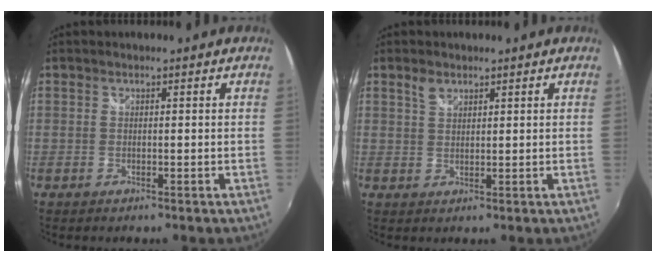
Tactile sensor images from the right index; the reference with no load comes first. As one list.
[{"total": 2.3, "force": [1.6, 1.3, 1.1], "torque": [-0.018, 0.003, 0.030]}]